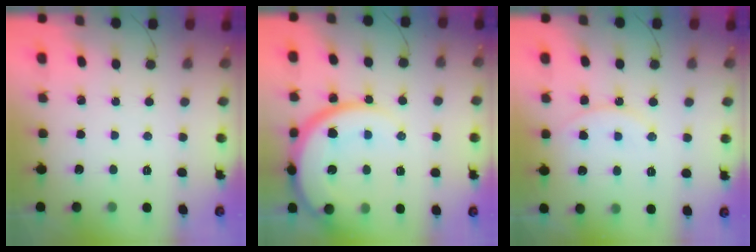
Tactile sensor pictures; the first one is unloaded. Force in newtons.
{"total": 17.2, "press": 17.1, "slide": 1.4}
{"total": 13.3, "press": 13.2, "slide": 1.1}